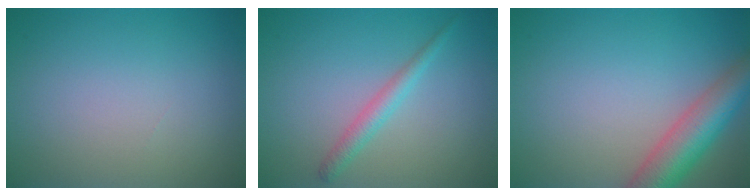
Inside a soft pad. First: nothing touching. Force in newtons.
{"total": 1.9, "press": 1.9, "slide": 0.1}
{"total": 6.0, "press": 6.0, "slide": 0.4}